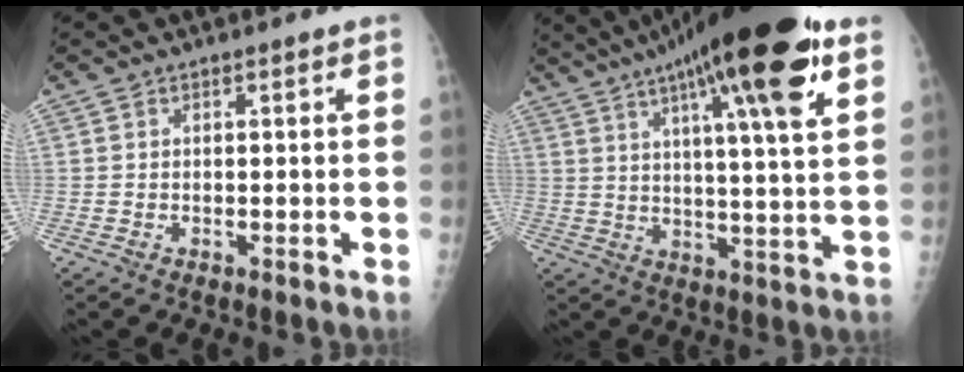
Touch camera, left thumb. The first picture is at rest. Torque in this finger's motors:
{"motor_torque": [2.76, -1.99, 2.52, -0.25, 0.45]}